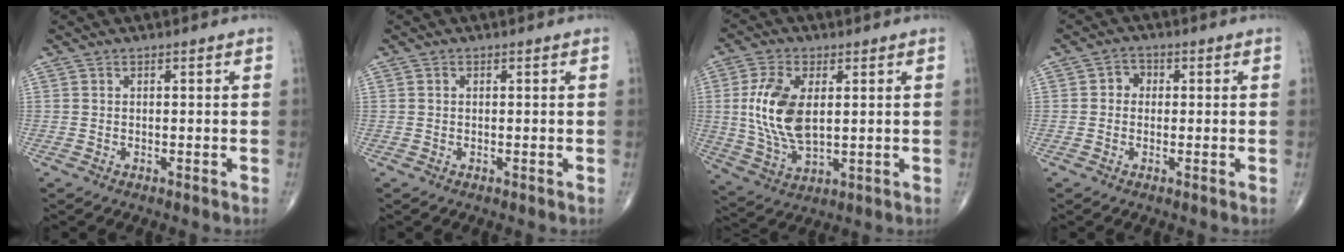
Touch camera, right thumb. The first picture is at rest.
{"total": 0.0}
{"total": 12.7, "force": [1.8, 6.7, 10.6], "torque": [-0.214, -0.012, 0.041]}
{"total": 2.6, "force": [0.1, 2.3, 1.2], "torque": [0.001, 0.009, -0.007]}